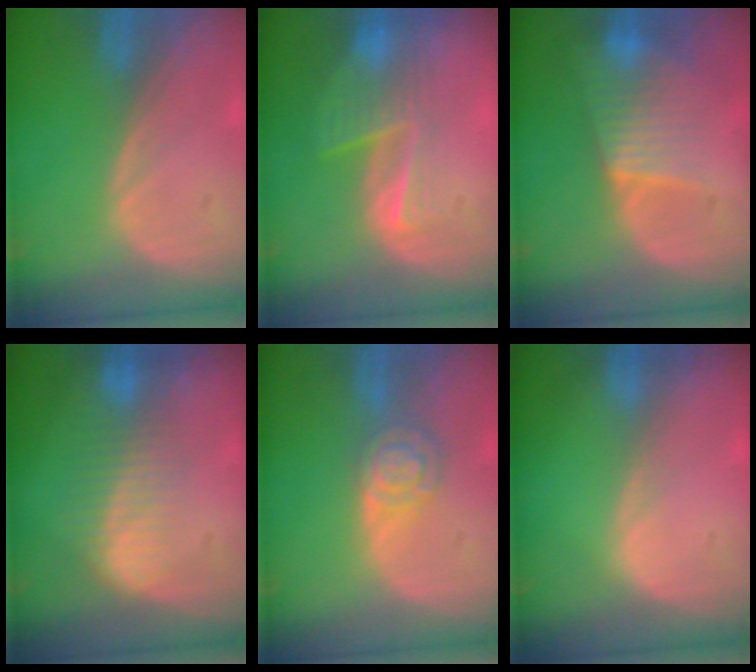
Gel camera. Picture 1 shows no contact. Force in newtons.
{"total": 6.6, "press": 5.6, "slide": 3.5}
{"total": 6.3, "press": 6.3, "slide": 1.0}
{"total": 7.2, "press": 6.2, "slide": 3.7}
{"total": 5.3, "press": 4.6, "slide": 2.5}
{"total": 0.5, "press": 0.3, "slide": 0.4}